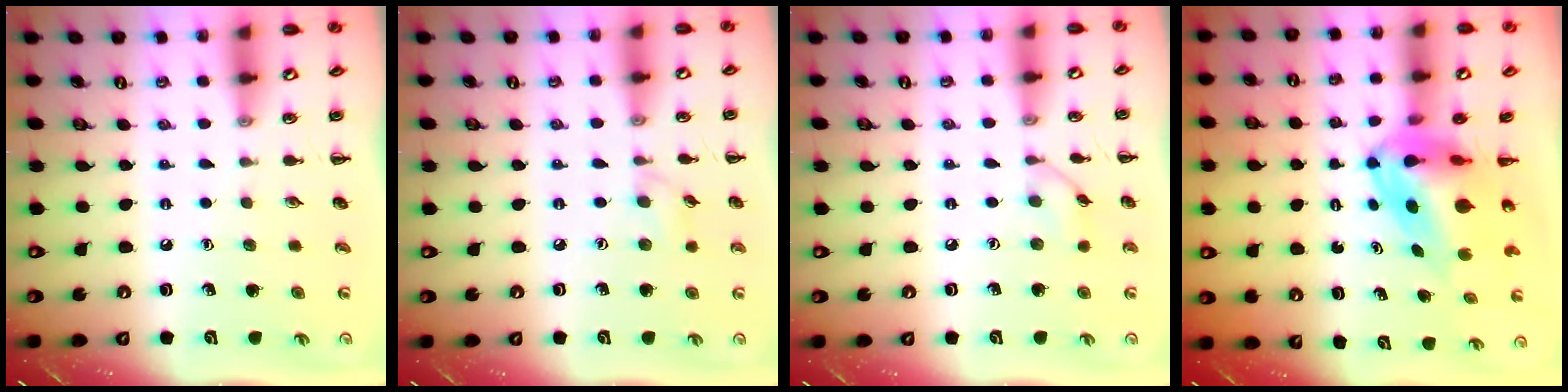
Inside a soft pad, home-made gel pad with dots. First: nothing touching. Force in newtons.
{"total": 6.1, "press": 5.7, "slide": 2.3}
{"total": 6.3, "press": 6.2, "slide": 1.4}
{"total": 7.7, "press": 7.3, "slide": 2.5}